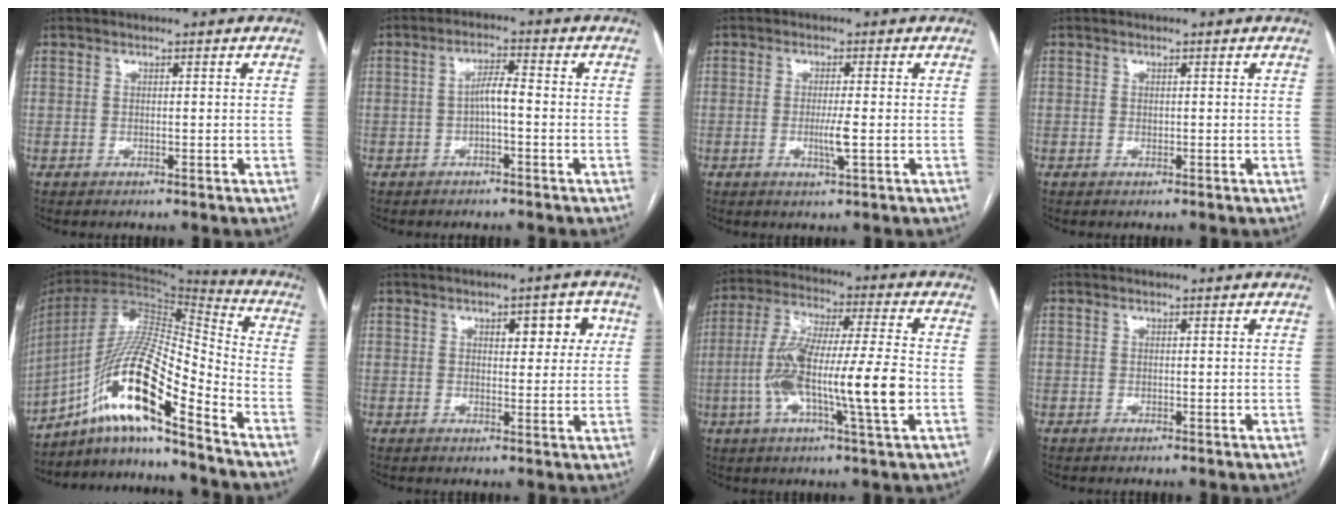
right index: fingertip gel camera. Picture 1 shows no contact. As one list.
[{"total": 3.4, "force": [-0.7, 0.6, 3.3], "torque": [-0.056, 0.011, -0.011]}, {"total": 3.3, "force": [-0.7, -0.1, 3.2], "torque": [-0.063, -0.008, -0.012]}, {"total": 0.6, "force": [0.0, 0.5, 0.4], "torque": [-0.005, 0.000, 0.000]}, {"total": 17.7, "force": [-11.3, 1.8, 13.5], "torque": [-0.267, 0.008, -0.203]}, {"total": 5.5, "force": [2.0, 2.4, 4.4], "torque": [-0.048, 0.013, 0.026]}, {"total": 16.1, "force": [-3.2, 0.9, 15.7], "torque": [-0.298, 0.003, -0.063]}, {"total": 0.0}]